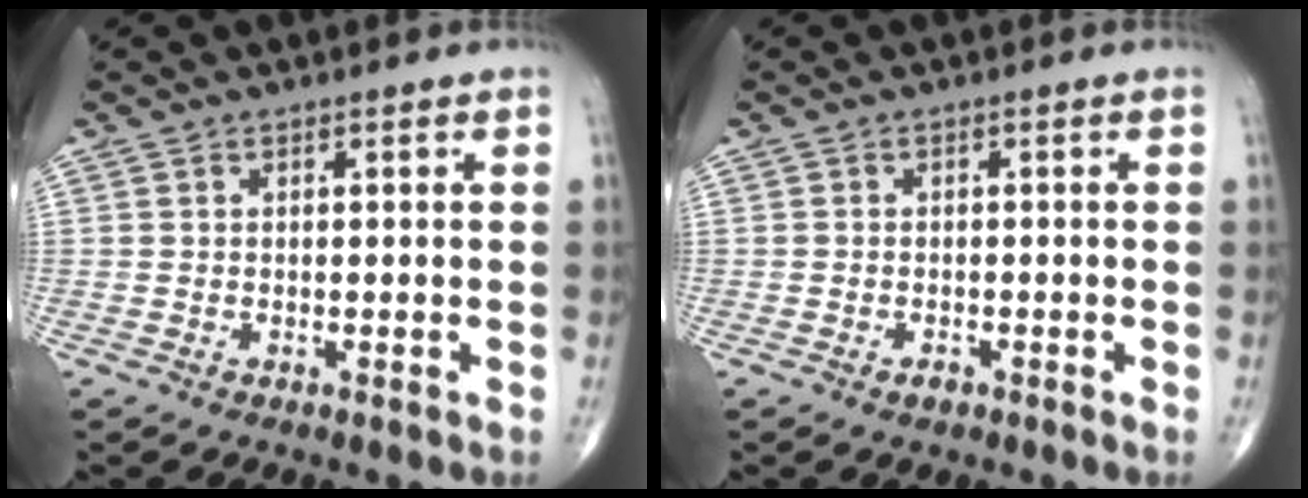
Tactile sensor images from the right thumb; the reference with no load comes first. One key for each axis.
{"total": 1.1, "fx": -0.7, "fy": 0.6, "fz": 0.6, "tx": -0.009, "ty": 0.004, "tz": -0.010}